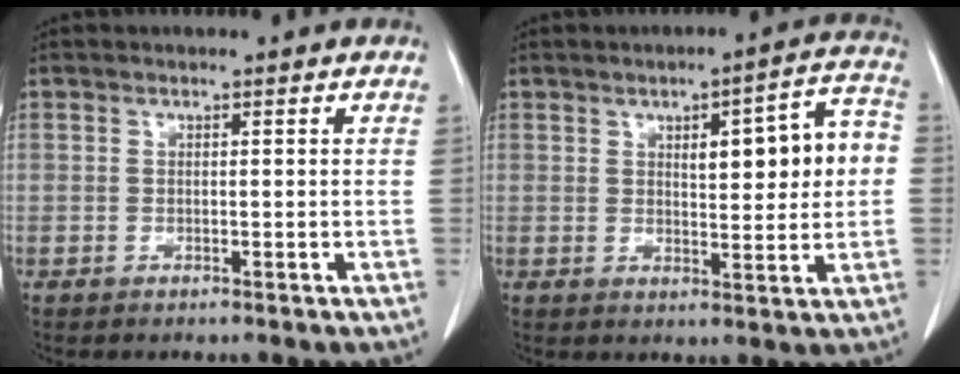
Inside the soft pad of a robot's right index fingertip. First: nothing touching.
{"total": 10.2, "force": [1.4, 2.5, 9.7], "torque": [-0.129, 0.028, 0.022]}